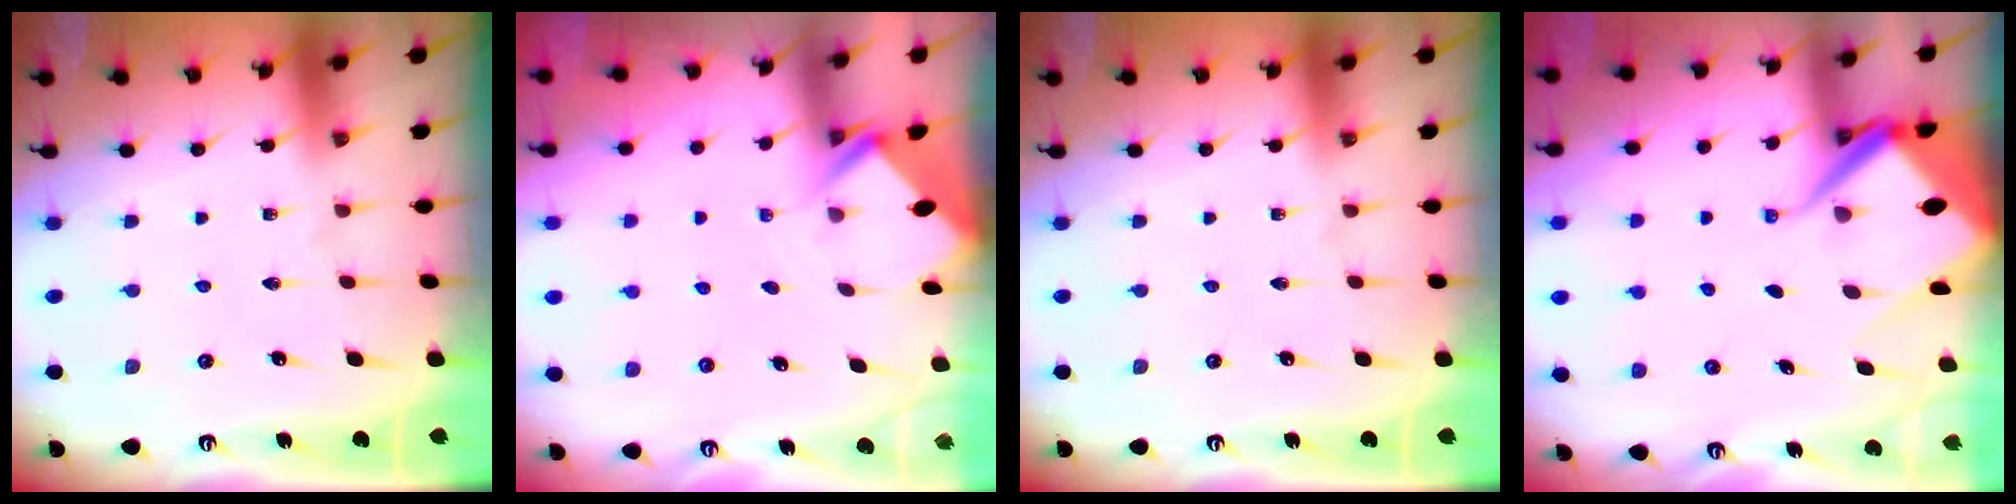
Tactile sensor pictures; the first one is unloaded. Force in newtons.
{"total": 2.7, "press": 2.7, "slide": 0.2}
{"total": 0.0}
{"total": 9.3, "press": 9.2, "slide": 1.0}